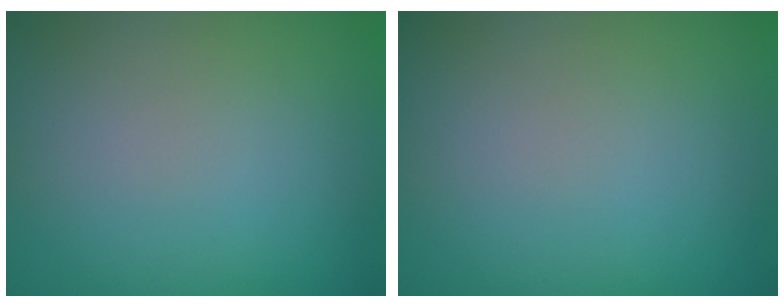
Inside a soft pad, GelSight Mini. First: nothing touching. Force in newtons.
{"total": 0.0}